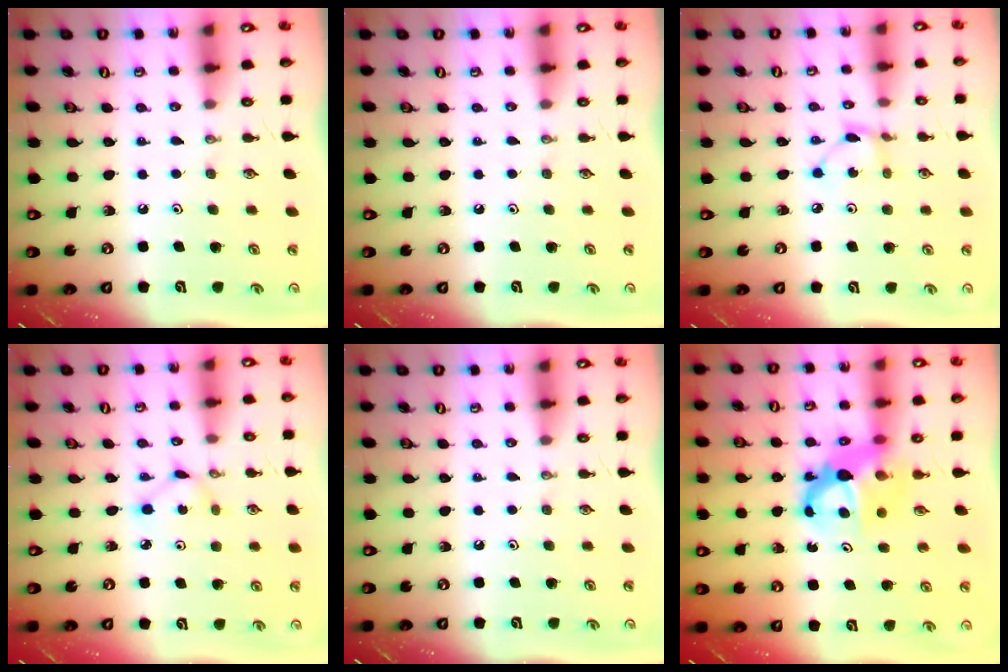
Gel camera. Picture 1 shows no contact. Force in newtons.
{"total": 0.0}
{"total": 2.8, "press": 2.8, "slide": 0.1}
{"total": 2.8, "press": 2.8, "slide": 0.3}
{"total": 0.0}
{"total": 8.1, "press": 8.1, "slide": 0.6}